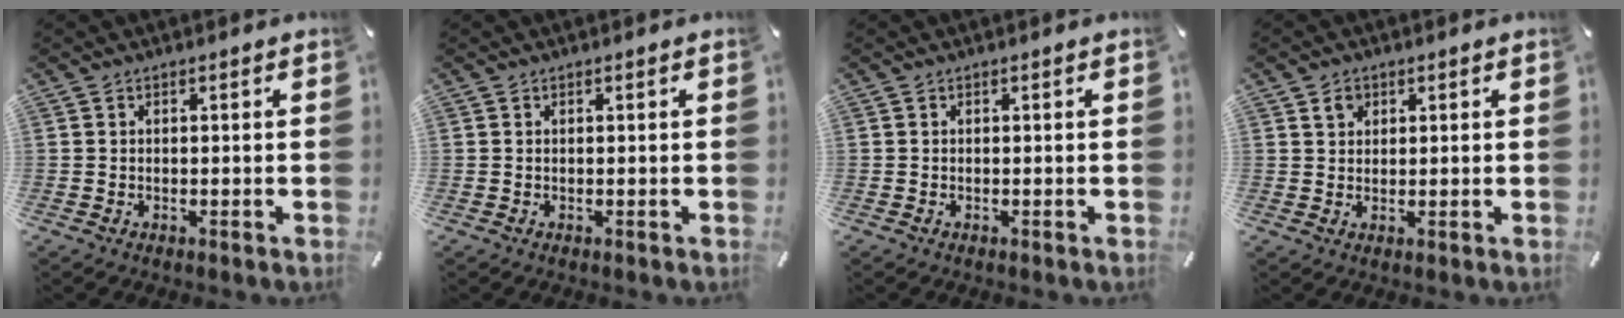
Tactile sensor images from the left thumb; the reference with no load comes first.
{"total": 0.0}
{"total": 0.0}
{"total": 2.6, "force": [1.3, 2.2, 0.7], "torque": [0.000, -0.003, 0.020]}